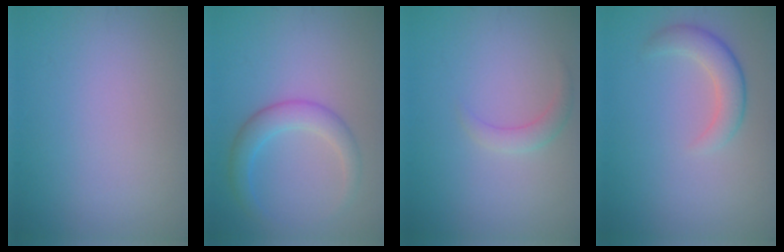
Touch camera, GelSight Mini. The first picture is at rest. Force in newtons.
{"total": 3.2, "press": 3.2, "slide": 0.2}
{"total": 1.6, "press": 1.6, "slide": 0.1}
{"total": 2.9, "press": 2.9, "slide": 0.2}